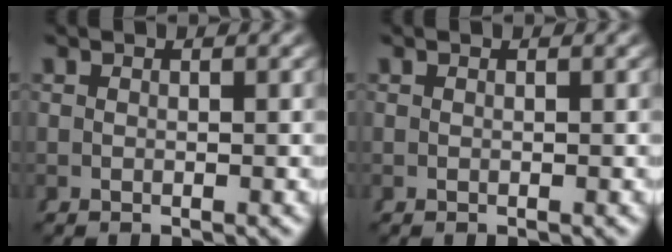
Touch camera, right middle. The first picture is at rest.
{"total": 0.0}